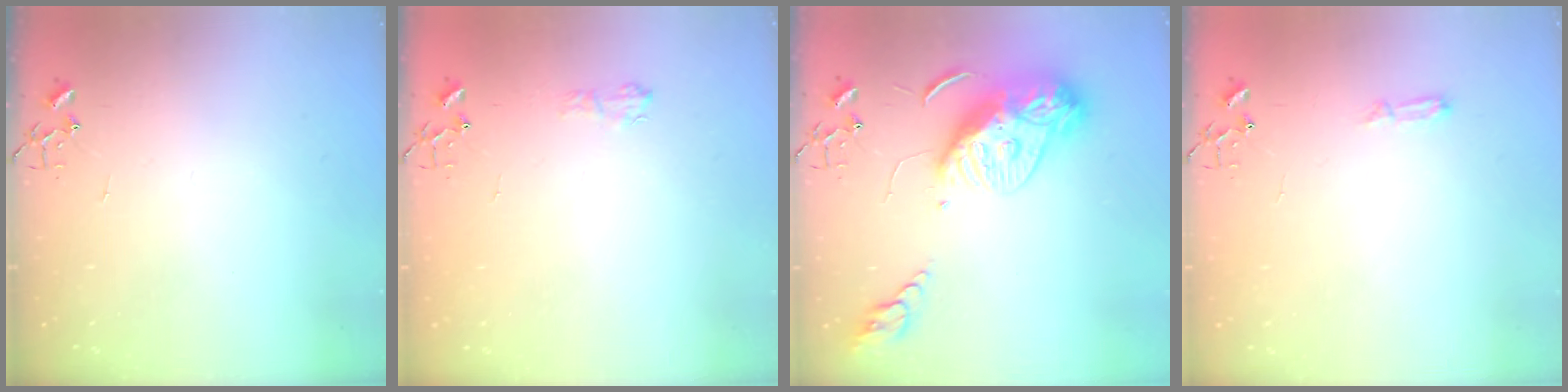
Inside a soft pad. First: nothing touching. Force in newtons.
{"total": 6.3, "press": 6.3, "slide": 0.8}
{"total": 14.4, "press": 14.4, "slide": 1.3}
{"total": 4.8, "press": 4.8, "slide": 0.5}